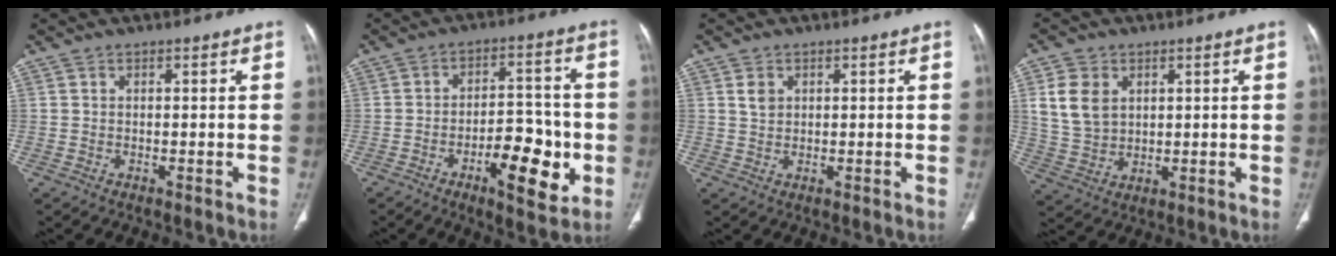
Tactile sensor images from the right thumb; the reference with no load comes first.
{"total": 12.1, "force": [-3.9, 5.3, 10.1], "torque": [-0.127, 0.026, -0.056]}
{"total": 2.2, "force": [0.9, 1.6, 1.1], "torque": [-0.016, -0.004, 0.020]}
{"total": 8.6, "force": [2.8, 6.5, 4.9], "torque": [-0.082, -0.008, 0.064]}